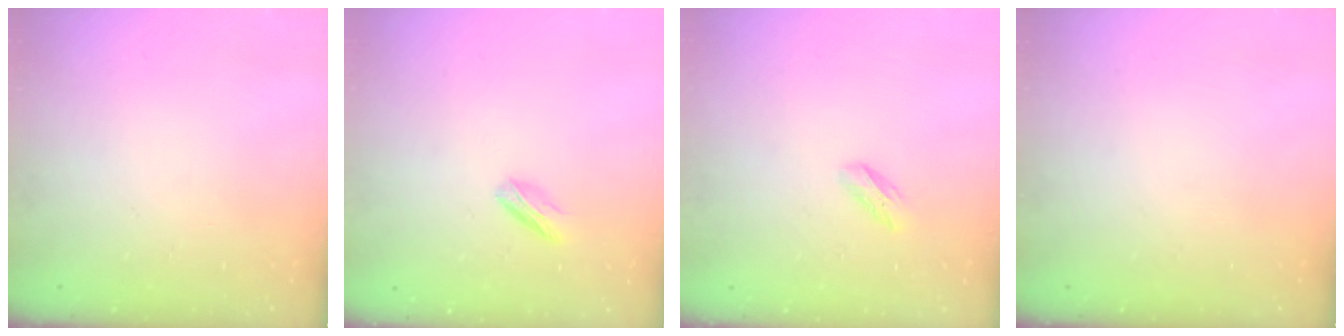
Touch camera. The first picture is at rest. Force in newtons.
{"total": 3.0, "press": 2.9, "slide": 0.8}
{"total": 2.7, "press": 2.6, "slide": 0.8}
{"total": 0.0}